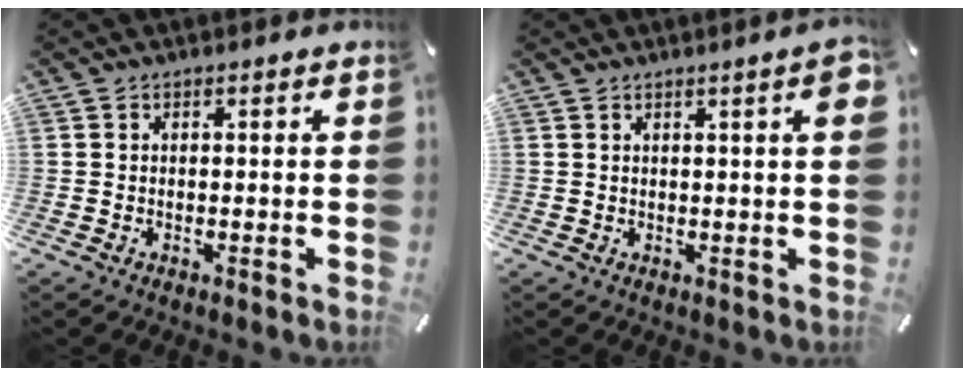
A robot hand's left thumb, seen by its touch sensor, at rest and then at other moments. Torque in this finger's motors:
{"motor_torque": [1.05, 1.01, 0.56, -0.58, 0.12]}